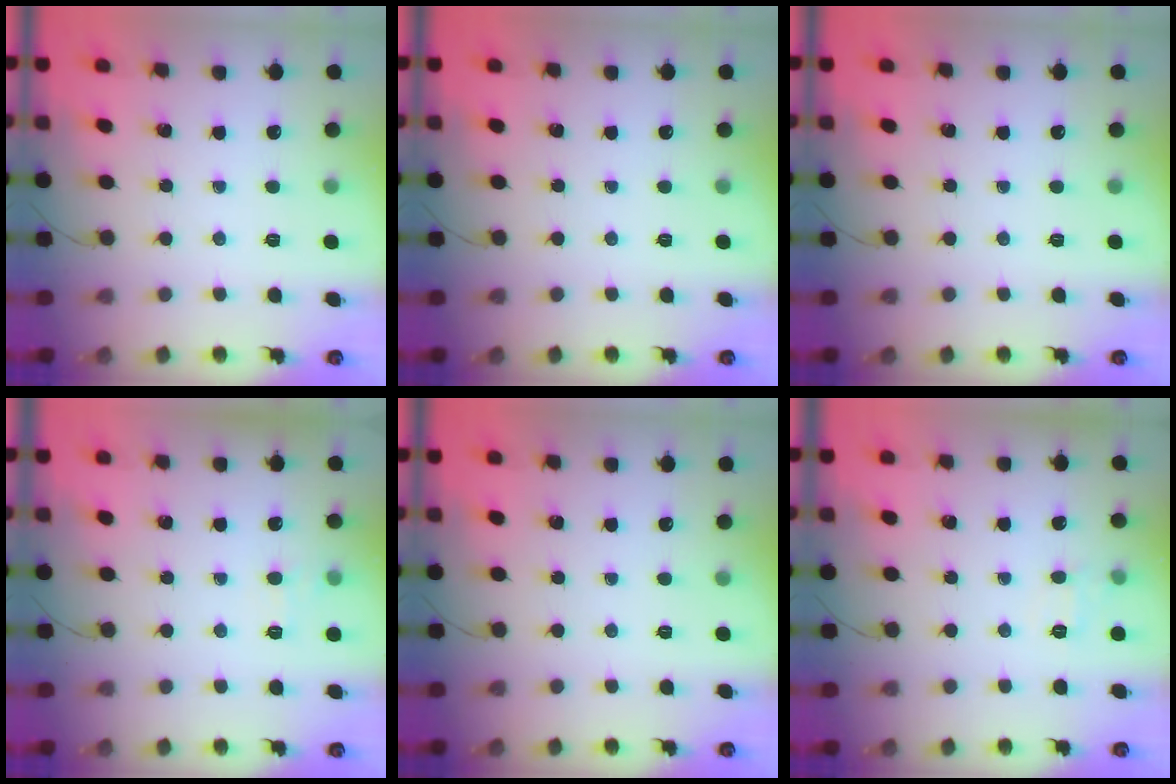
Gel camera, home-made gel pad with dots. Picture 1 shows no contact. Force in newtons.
{"total": 0.0}
{"total": 0.0}
{"total": 6.8, "press": 6.5, "slide": 2.0}
{"total": 0.0}
{"total": 7.3, "press": 7.1, "slide": 1.8}